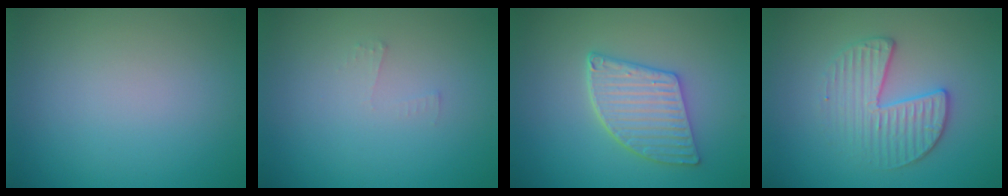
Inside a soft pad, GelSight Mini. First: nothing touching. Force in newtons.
{"total": 0.7, "press": 0.7, "slide": 0.1}
{"total": 4.8, "press": 4.1, "slide": 2.5}
{"total": 3.5, "press": 3.2, "slide": 1.4}